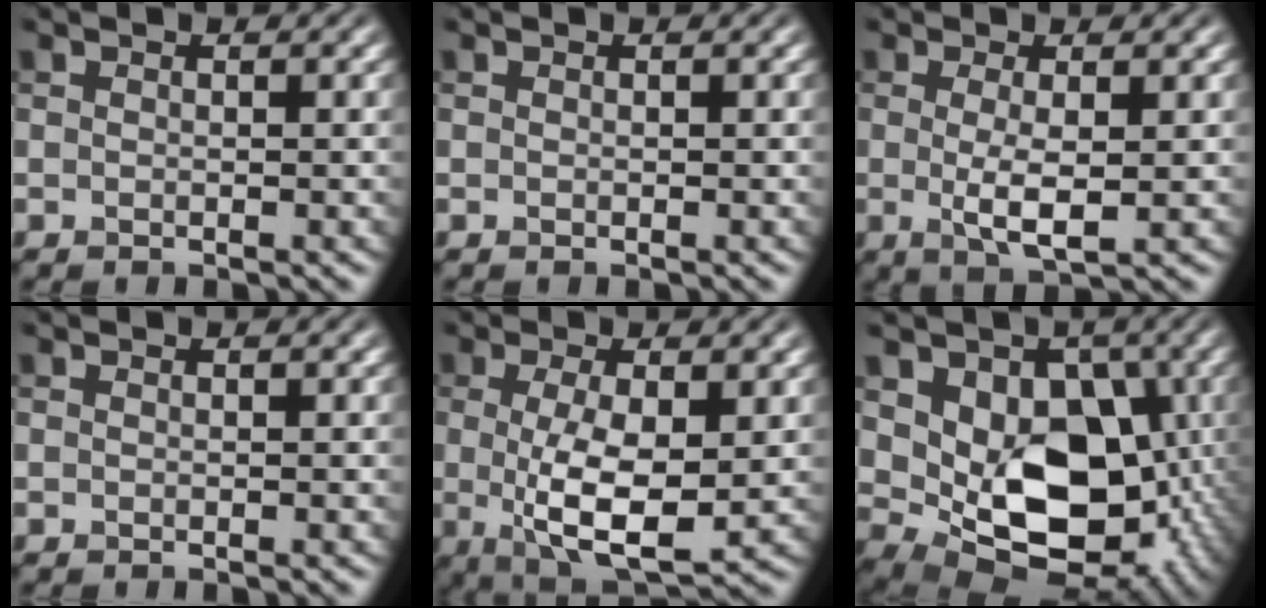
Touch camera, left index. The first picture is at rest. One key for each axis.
{"total": 0.0}
{"total": 3.0, "fx": 0.0, "fy": 0.6, "fz": 3.0, "tx": -0.056, "ty": -0.008, "tz": 0.003}
{"total": 0.0}
{"total": 6.2, "fx": -0.4, "fy": 1.9, "fz": 5.9, "tx": -0.109, "ty": -0.012, "tz": -0.002}
{"total": 11.4, "fx": 0.3, "fy": 8.2, "fz": 7.9, "tx": -0.100, "ty": -0.020, "tz": 0.014}